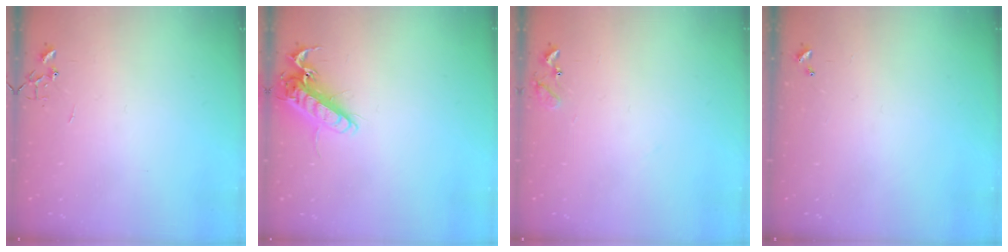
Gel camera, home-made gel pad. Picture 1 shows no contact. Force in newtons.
{"total": 12.8, "press": 12.6, "slide": 2.4}
{"total": 8.4, "press": 8.4, "slide": 0.5}
{"total": 0.0}